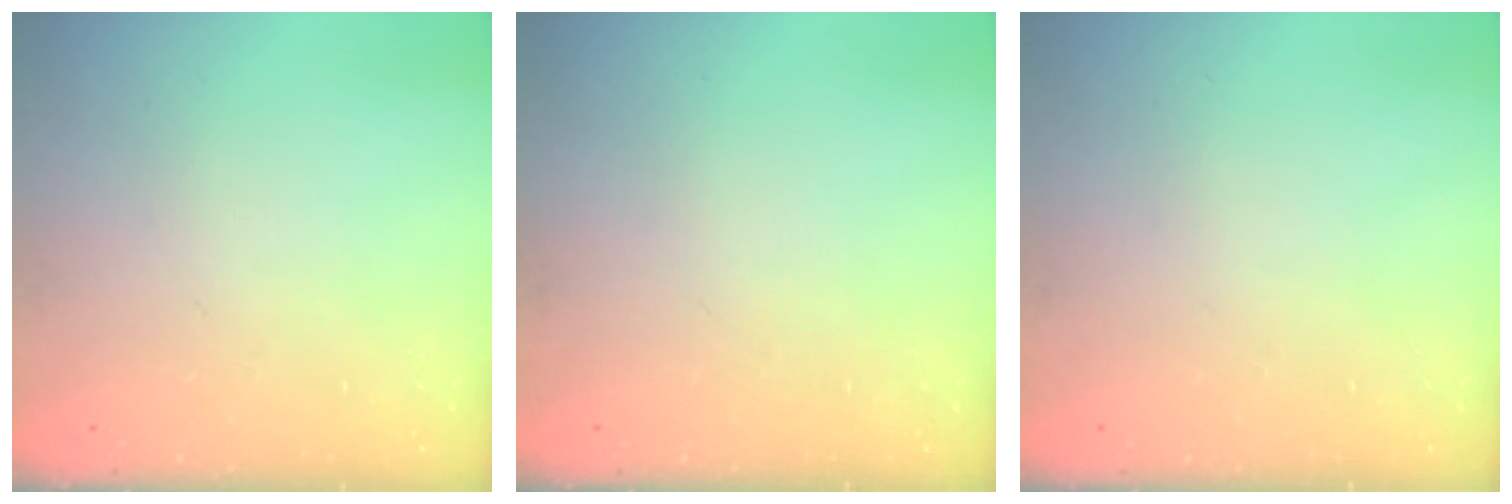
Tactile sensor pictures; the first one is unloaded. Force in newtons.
{"total": 0.0}
{"total": 0.0}